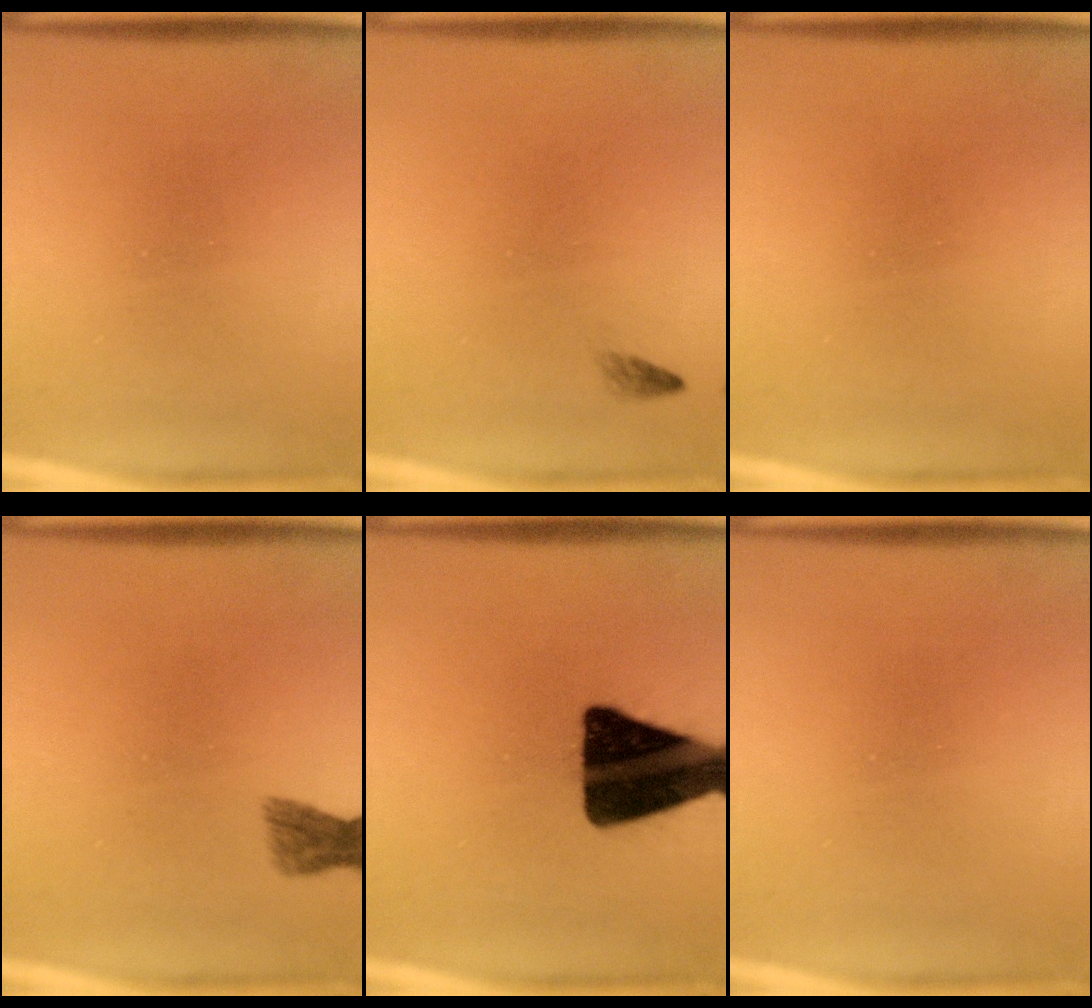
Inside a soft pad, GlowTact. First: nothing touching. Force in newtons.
{"total": 0.8}
{"total": 0.5}
{"total": 1.8}
{"total": 19.3}
{"total": 0.0}